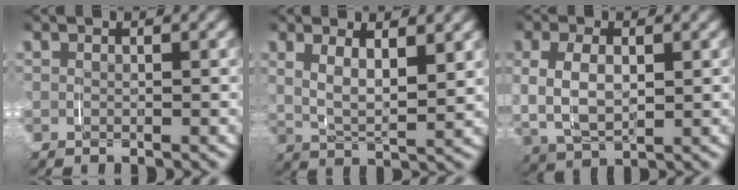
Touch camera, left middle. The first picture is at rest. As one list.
[{"total": 4.6, "force": [1.4, 2.1, 3.8], "torque": [-0.072, -0.007, 0.029]}, {"total": 6.4, "force": [0.5, 4.5, 4.5], "torque": [-0.110, -0.006, 0.017]}]